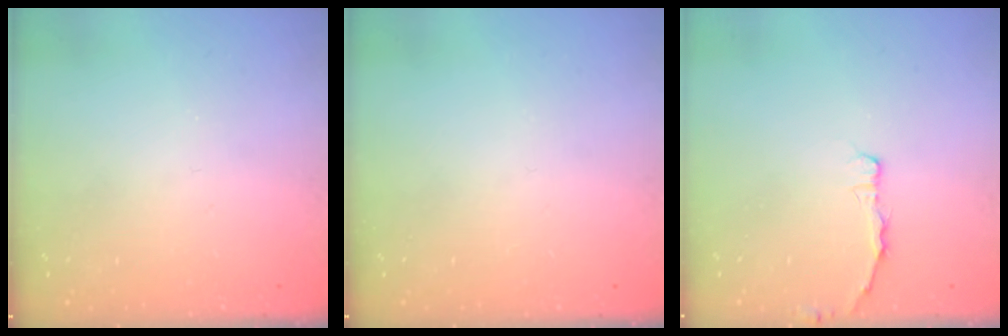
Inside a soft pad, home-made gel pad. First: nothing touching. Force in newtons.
{"total": 0.0}
{"total": 2.1, "press": 2.1, "slide": 0.4}